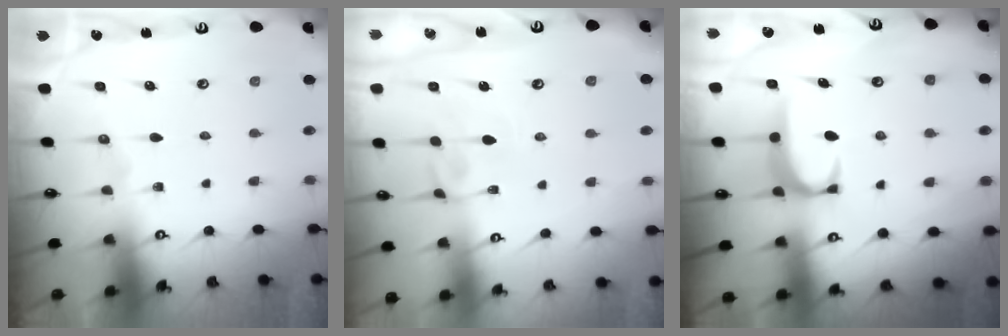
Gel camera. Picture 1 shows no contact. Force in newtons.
{"total": 3.7, "press": 3.7, "slide": 0.1}
{"total": 2.0, "press": 1.9, "slide": 0.5}